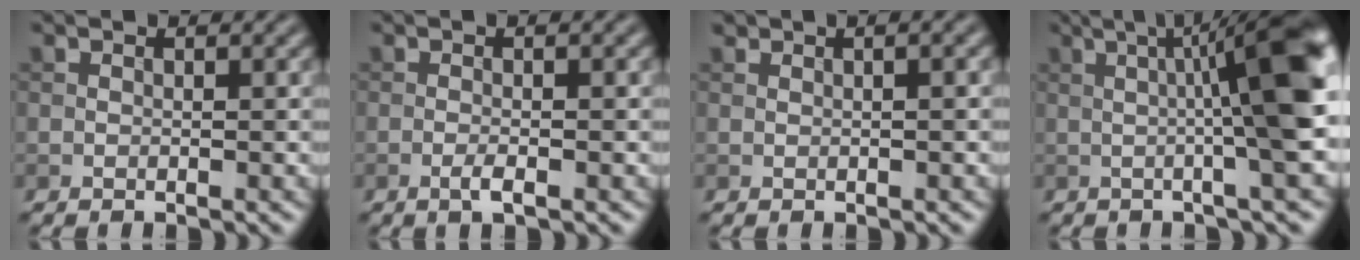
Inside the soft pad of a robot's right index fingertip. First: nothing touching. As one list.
[{"total": 1.9, "force": [-0.6, 0.3, 1.8], "torque": [-0.032, 0.001, -0.016]}, {"total": 2.2, "force": [1.1, 0.7, 1.8], "torque": [-0.019, -0.005, 0.010]}, {"total": 9.4, "force": [0.9, 1.2, 9.3], "torque": [-0.117, 0.015, 0.011]}]